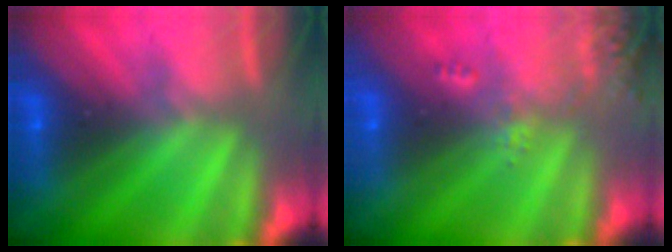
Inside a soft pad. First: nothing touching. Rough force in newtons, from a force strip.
{"total": 2.4}